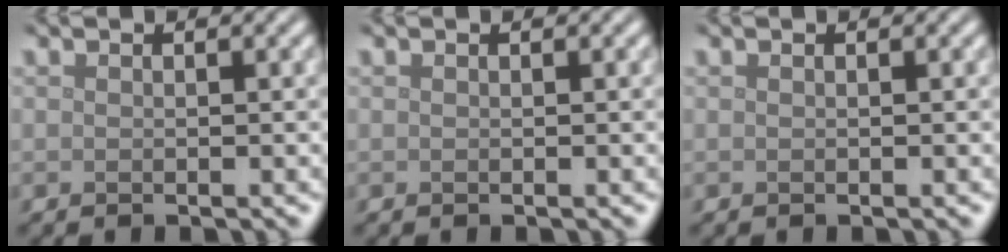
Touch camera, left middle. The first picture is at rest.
{"total": 0.0}
{"total": 0.0}